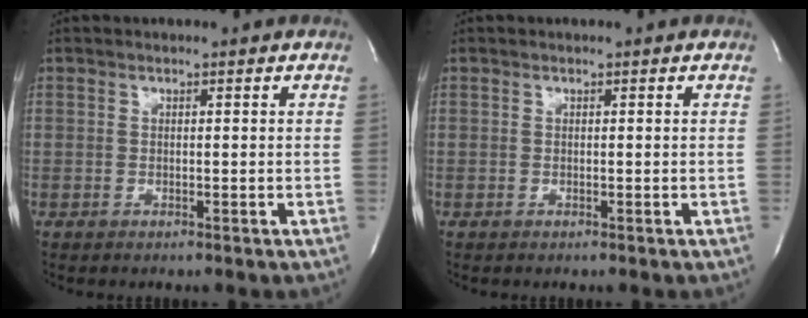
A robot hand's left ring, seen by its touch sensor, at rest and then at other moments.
{"total": 0.0}